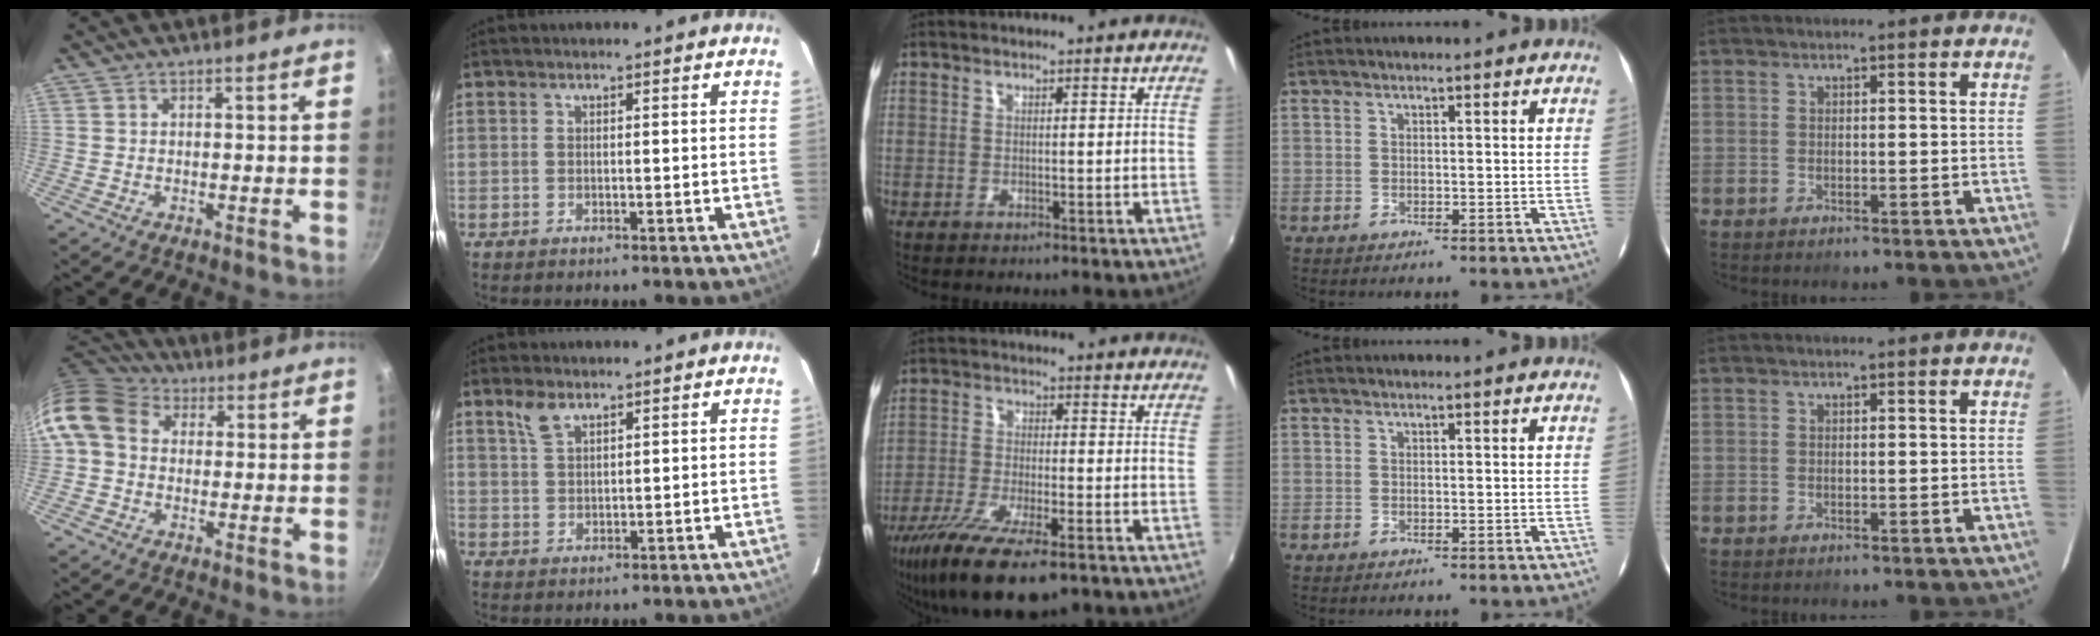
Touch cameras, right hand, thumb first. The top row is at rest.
{"thumb": {"total": 11.4, "force": [2.1, 9.2, 6.4], "torque": [-0.114, 0.022, 0.019]}, "index": {"total": 3.7, "force": [2.6, 1.6, 2.1], "torque": [-0.041, 0.006, 0.053]}, "middle": {"total": 14.5, "force": [-9.6, 3.9, 10.1], "torque": [-0.212, -0.049, -0.172]}}